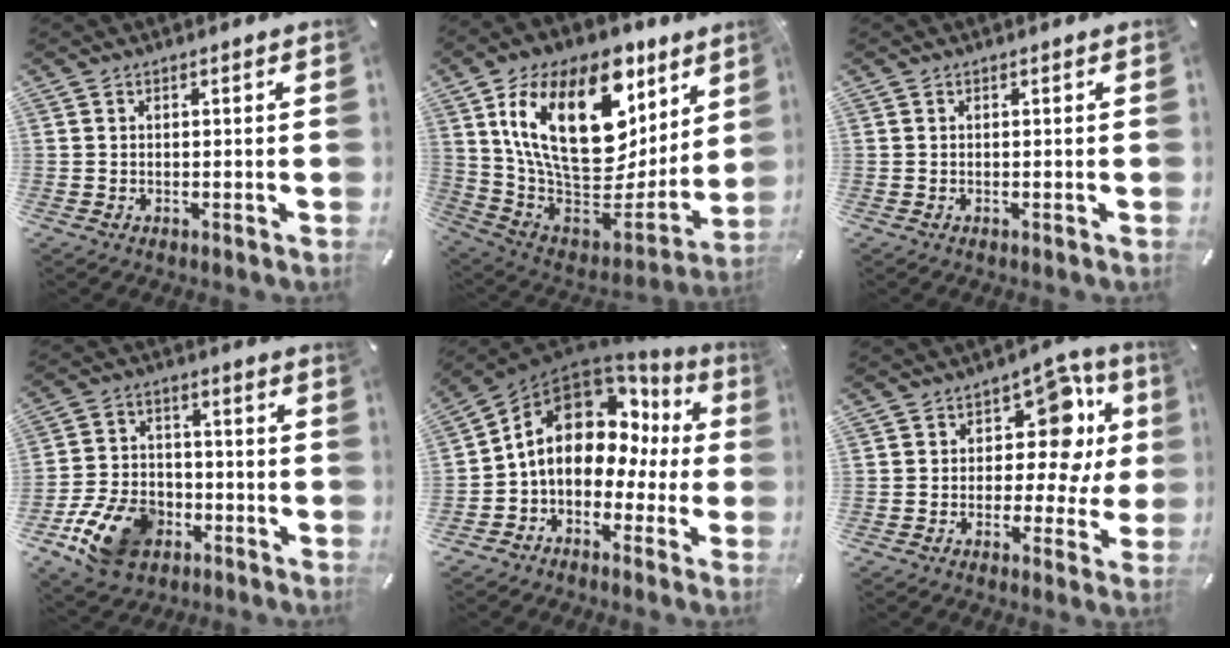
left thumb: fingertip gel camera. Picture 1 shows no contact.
{"total": 26.8, "force": [11.6, 15.7, 18.5], "torque": [-0.326, -0.073, 0.207]}
{"total": 0.0}
{"total": 14.2, "force": [-7.1, 9.6, 7.7], "torque": [-0.144, 0.047, -0.124]}
{"total": 14.7, "force": [3.5, 10.9, 9.2], "torque": [-0.156, -0.020, 0.058]}
{"total": 14.0, "force": [3.8, 8.4, 10.5], "torque": [-0.137, -0.024, 0.062]}